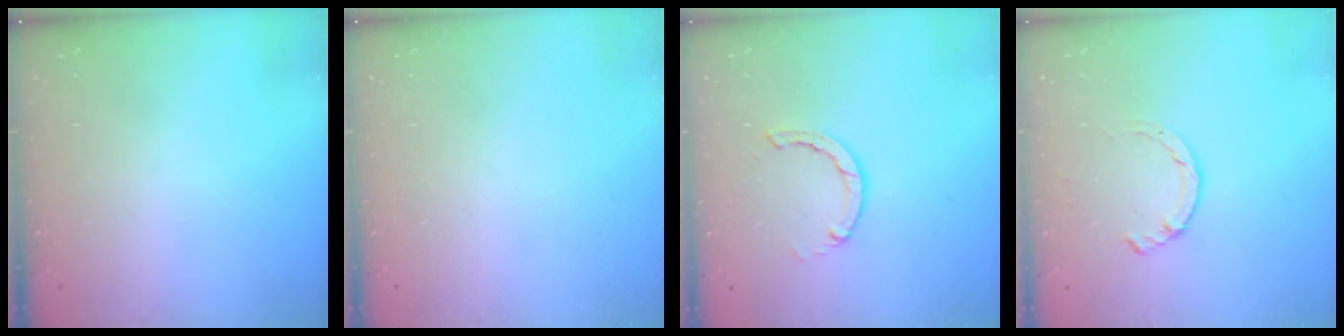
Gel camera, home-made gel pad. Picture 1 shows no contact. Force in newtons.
{"total": 0.0}
{"total": 3.3, "press": 3.2, "slide": 0.4}
{"total": 2.8, "press": 2.8, "slide": 0.4}